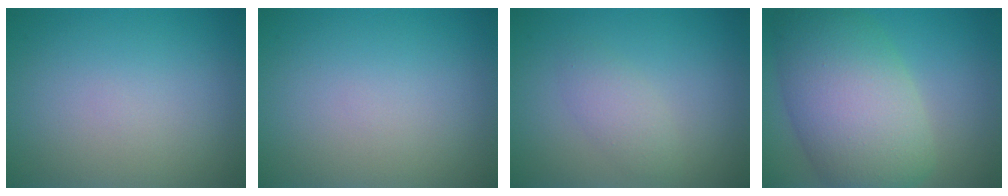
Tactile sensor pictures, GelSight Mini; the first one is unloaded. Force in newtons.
{"total": 0.0}
{"total": 1.9, "press": 1.9, "slide": 0.1}
{"total": 10.4, "press": 10.4, "slide": 0.6}